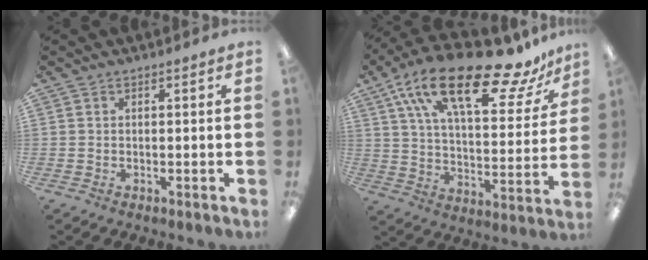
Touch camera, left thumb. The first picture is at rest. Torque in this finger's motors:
{"motor_torque": [0.59, 0.76, 1.59, -1.18, 0.36]}